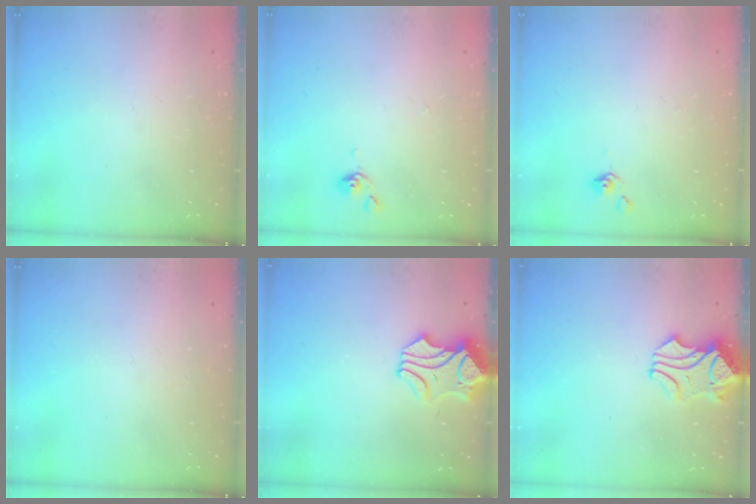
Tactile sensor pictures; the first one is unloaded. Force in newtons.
{"total": 0.0}
{"total": 0.0}
{"total": 0.0}
{"total": 1.1, "press": 0.7, "slide": 0.9}
{"total": 1.2, "press": 0.1, "slide": 1.2}